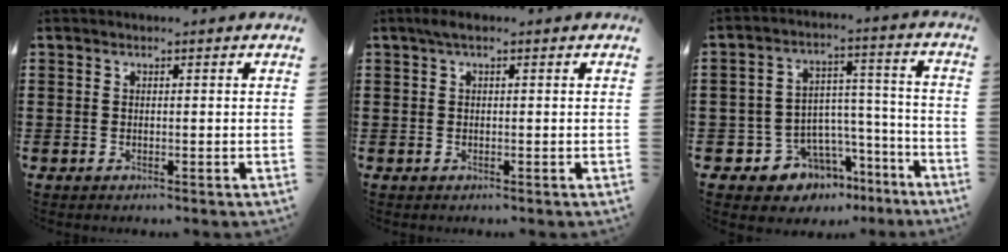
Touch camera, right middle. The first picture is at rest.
{"total": 1.1, "force": [0.3, 0.1, 1.0], "torque": [-0.020, 0.004, 0.005]}
{"total": 8.0, "force": [-6.0, 5.2, 1.0], "torque": [-0.028, 0.026, -0.107]}